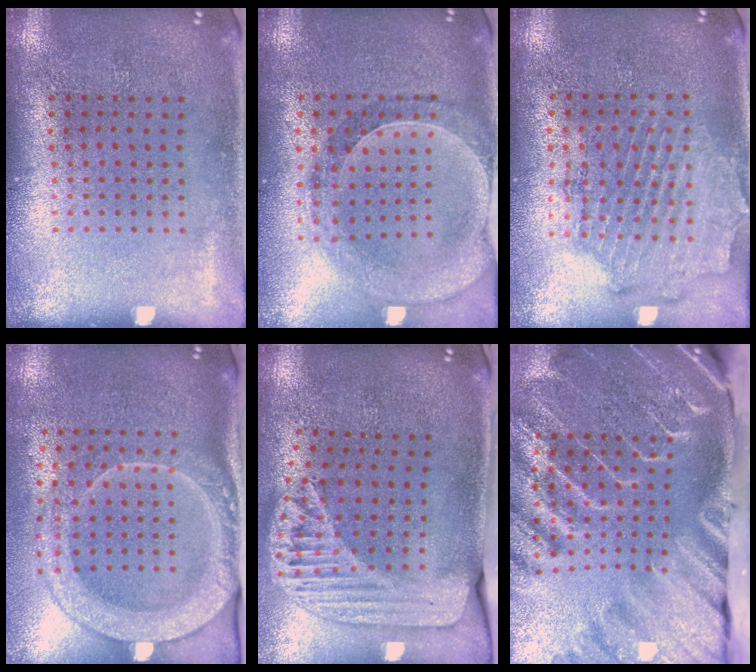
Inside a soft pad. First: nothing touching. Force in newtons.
{"total": 0.6, "press": 0.6, "slide": 0.2}
{"total": 1.9, "press": 1.7, "slide": 0.9}
{"total": 2.5, "press": 2.0, "slide": 1.5}
{"total": 1.8, "press": 1.6, "slide": 0.9}
{"total": 4.7, "press": 3.5, "slide": 3.2}